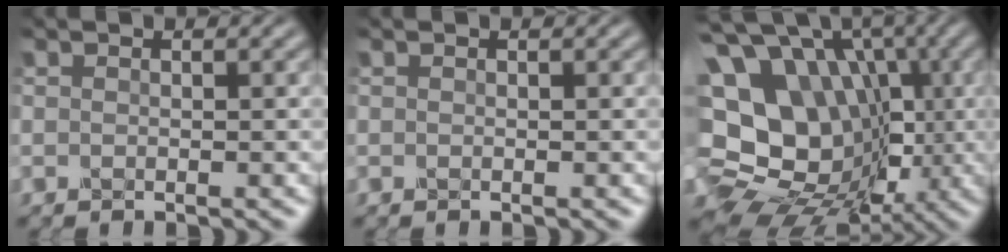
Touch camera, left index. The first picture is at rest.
{"total": 0.0}
{"total": 18.9, "force": [2.2, 15.7, 10.4], "torque": [-0.188, 0.025, 0.034]}